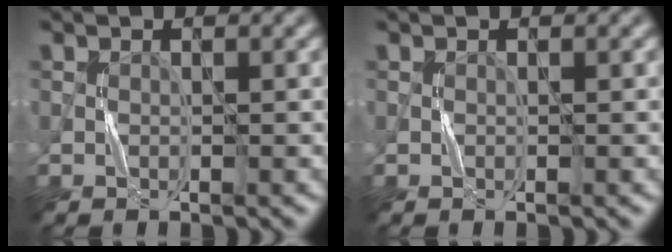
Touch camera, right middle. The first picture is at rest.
{"total": 0.0}